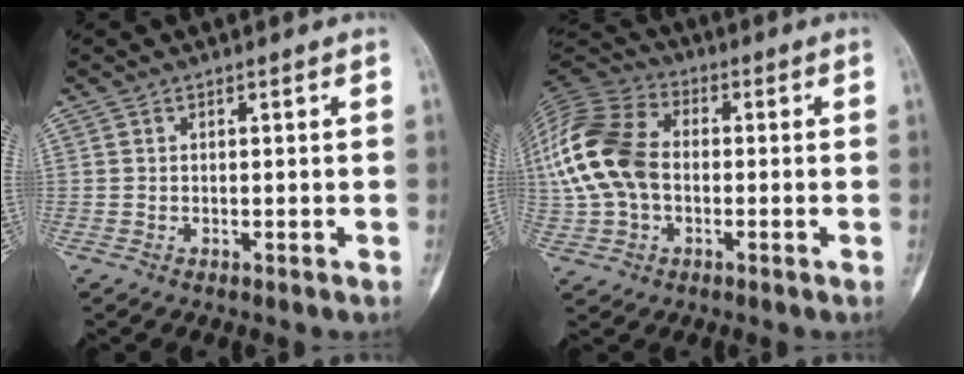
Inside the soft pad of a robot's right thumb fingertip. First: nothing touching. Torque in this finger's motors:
{"motor_torque": [1.12, 2.13, 1.79, -0.39, 0.18]}